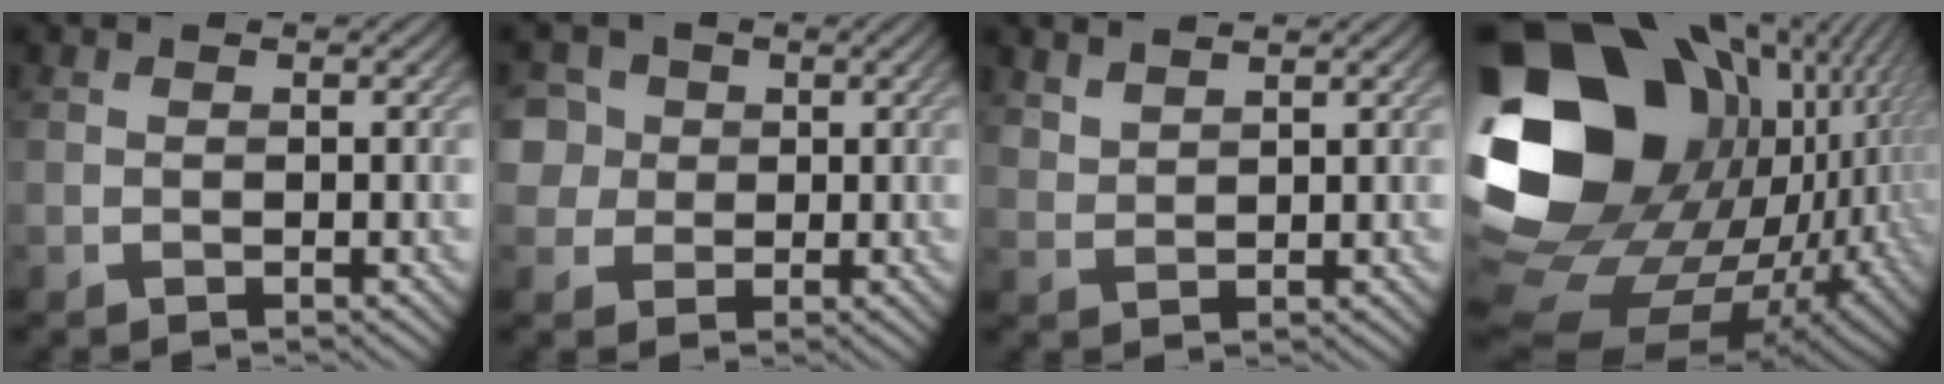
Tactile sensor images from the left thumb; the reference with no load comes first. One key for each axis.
{"total": 6.5, "fx": 1.9, "fy": 5.7, "fz": 2.3, "tx": -0.079, "ty": 0.019, "tz": 0.026}
{"total": 2.6, "fx": 2.3, "fy": 0.7, "fz": 1.1, "tx": -0.018, "ty": -0.001, "tz": 0.048}
{"total": 22.6, "fx": 2.2, "fy": 17.6, "fz": 14.0, "tx": -0.304, "ty": -0.008, "tz": 0.054}